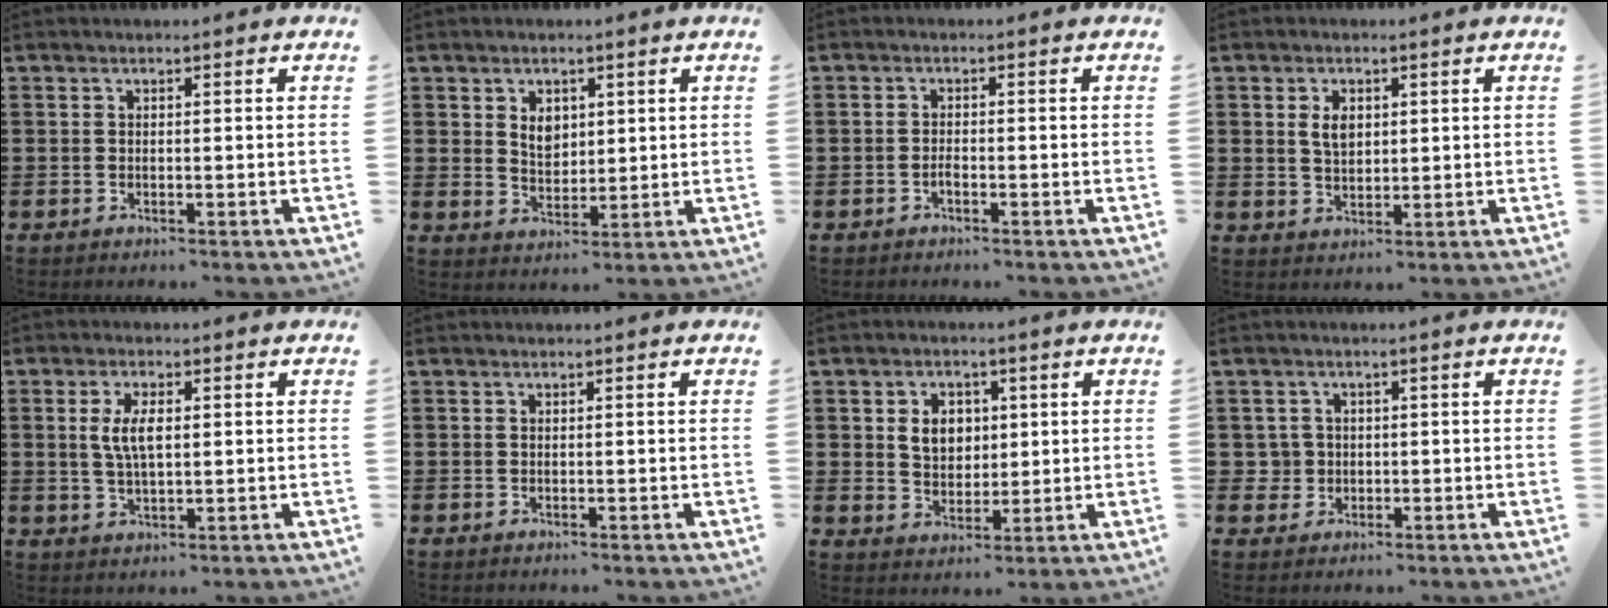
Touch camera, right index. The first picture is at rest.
{"total": 3.5, "force": [1.4, 2.4, 2.1], "torque": [-0.041, 0.005, 0.024]}
{"total": 1.1, "force": [-0.8, 0.3, 0.7], "torque": [-0.016, -0.005, -0.013]}
{"total": 3.1, "force": [1.0, 1.8, 2.4], "torque": [-0.045, 0.004, 0.014]}
{"total": 5.0, "force": [0.8, 1.9, 4.5], "torque": [-0.100, 0.005, 0.008]}
{"total": 0.0}
{"total": 4.9, "force": [1.0, 3.9, 2.7], "torque": [-0.060, 0.010, 0.014]}
{"total": 2.5, "force": [-0.2, 2.5, 0.5], "torque": [-0.021, 0.008, -0.007]}